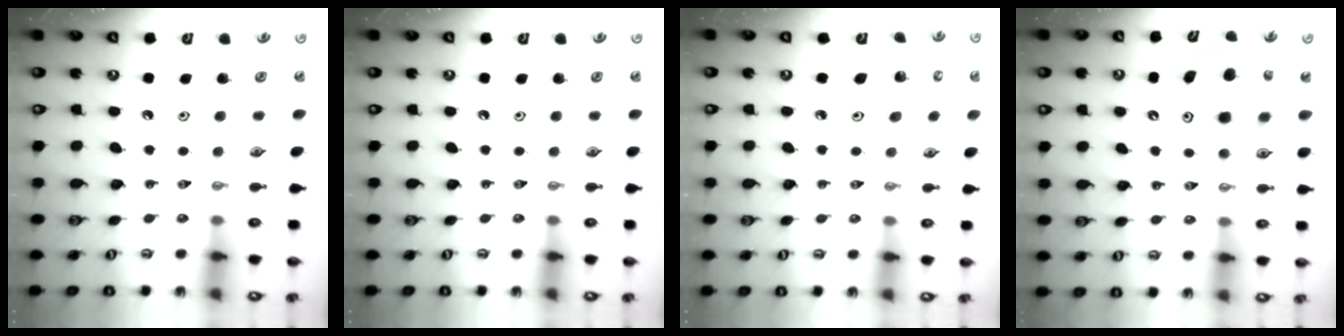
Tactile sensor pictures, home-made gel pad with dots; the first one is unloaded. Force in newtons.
{"total": 0.0}
{"total": 5.2, "press": 5.2, "slide": 0.2}
{"total": 7.6, "press": 7.6, "slide": 0.5}